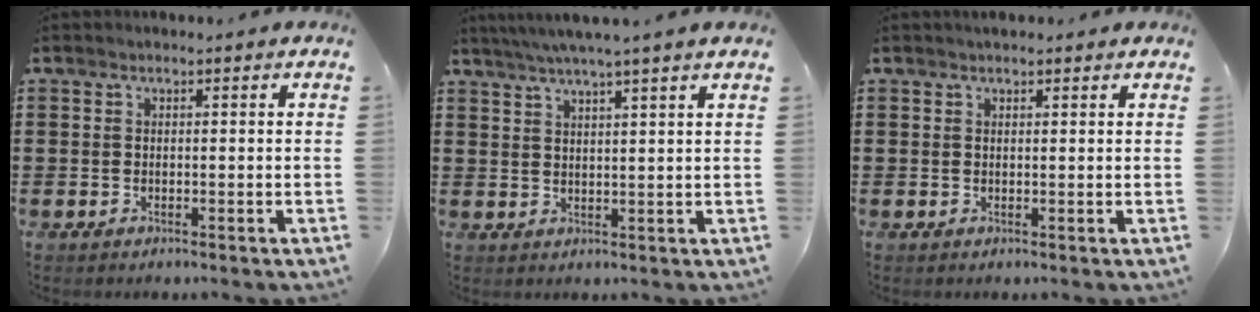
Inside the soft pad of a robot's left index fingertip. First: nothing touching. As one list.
[{"total": 3.7, "force": [3.1, -0.8, 1.8], "torque": [-0.043, -0.007, 0.053]}, {"total": 1.0, "force": [0.9, 0.2, 0.4], "torque": [-0.007, 0.003, 0.016]}]